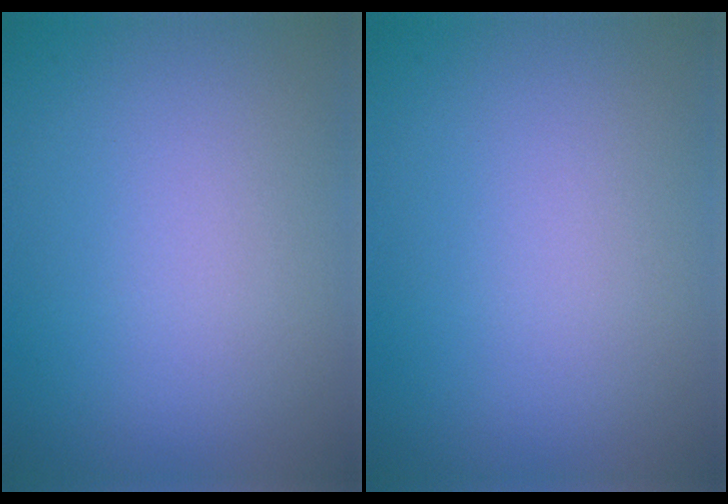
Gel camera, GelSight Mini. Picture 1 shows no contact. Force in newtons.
{"total": 0.0}